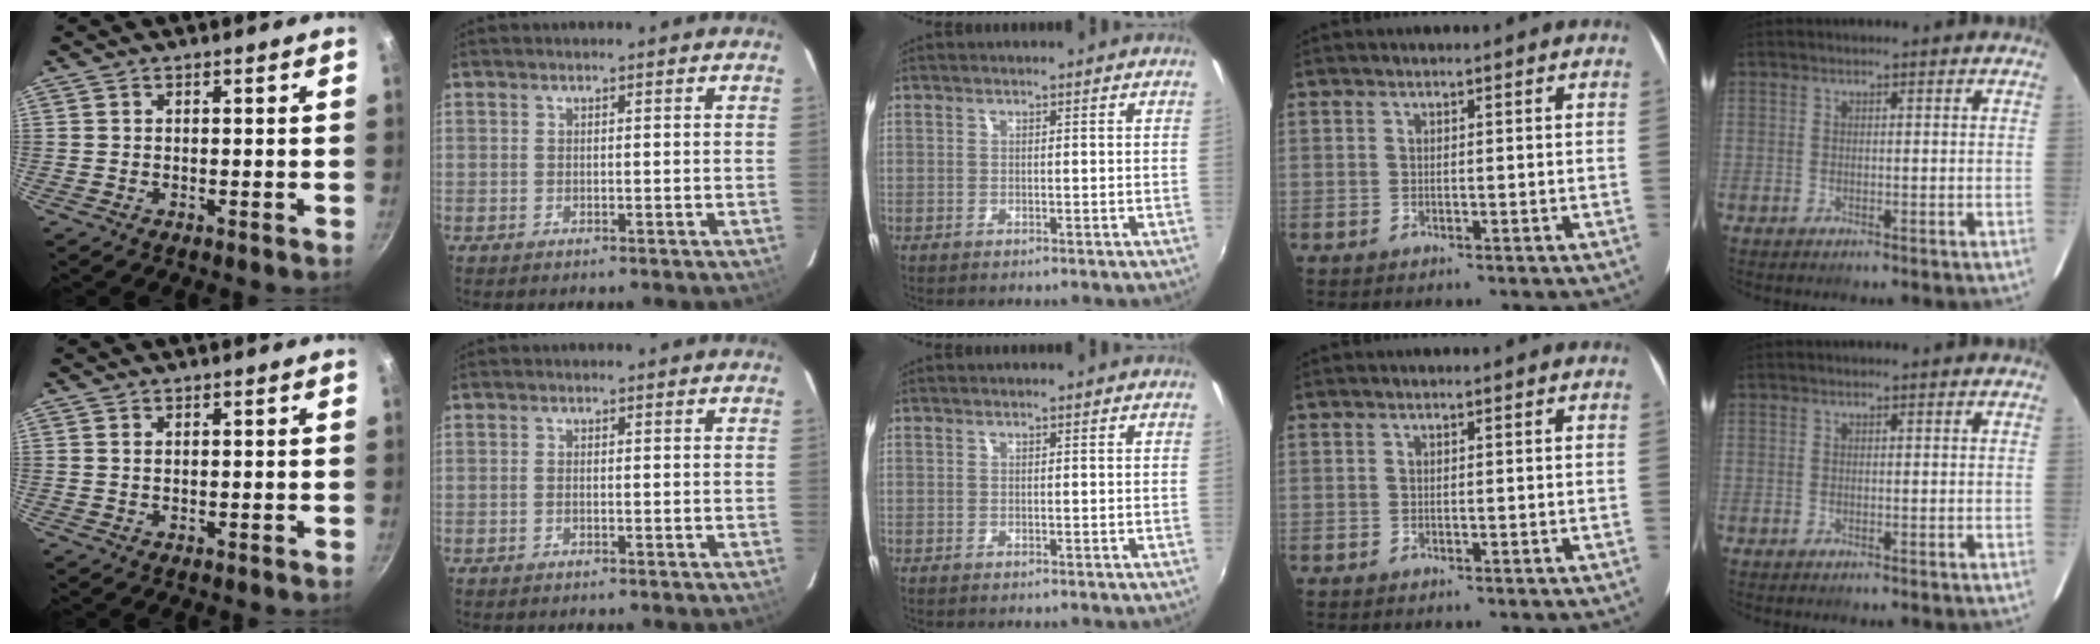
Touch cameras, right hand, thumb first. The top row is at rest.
{"thumb": {"total": 0.7, "force": [0.3, 0.4, 0.4], "torque": [-0.008, 0.001, 0.005]}, "index": {"total": 0.6, "force": [-0.3, 0.3, 0.4], "torque": [-0.011, 0.001, -0.006]}}